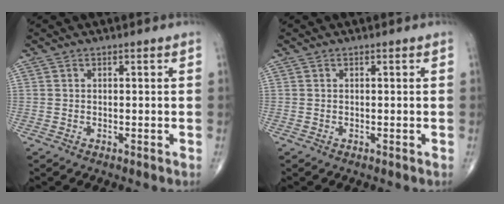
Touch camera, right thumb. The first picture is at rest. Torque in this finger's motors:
{"motor_torque": [-0.46, 0.01, -0.06, 0.10, 0.02]}